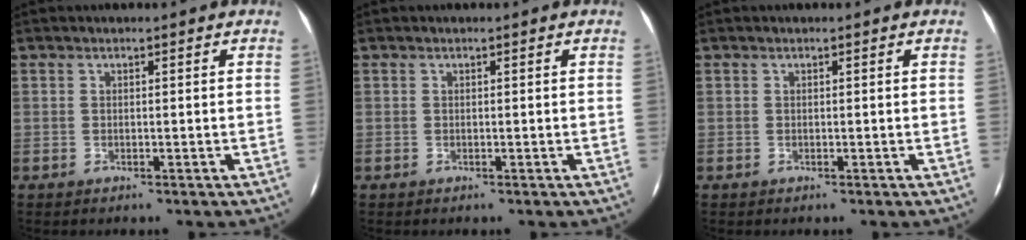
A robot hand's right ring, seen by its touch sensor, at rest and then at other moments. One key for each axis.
{"total": 0.0}
{"total": 0.0}